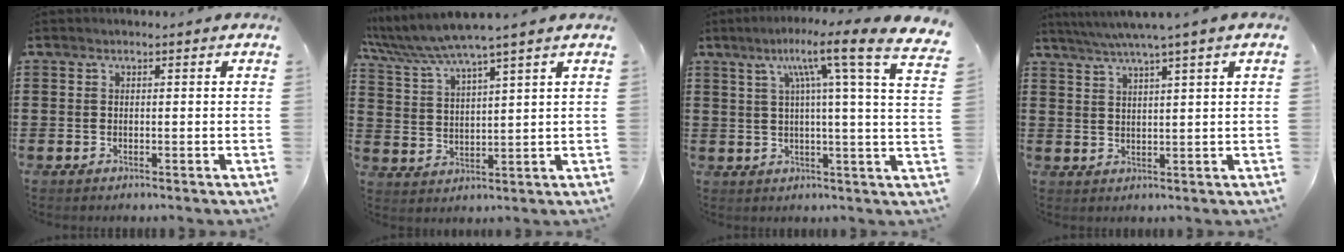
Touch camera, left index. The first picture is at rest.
{"total": 5.6, "force": [4.9, -0.2, 2.8], "torque": [-0.073, -0.023, 0.083]}
{"total": 10.8, "force": [5.7, -0.6, 9.1], "torque": [-0.164, -0.034, 0.072]}
{"total": 3.8, "force": [2.7, -0.7, 2.5], "torque": [-0.054, -0.010, 0.045]}